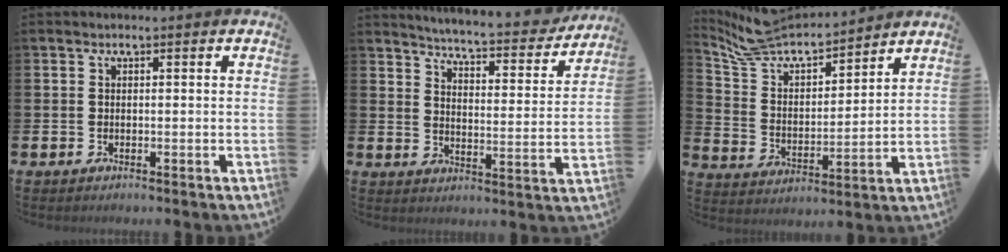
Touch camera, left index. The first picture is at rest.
{"total": 5.2, "force": [5.1, 0.2, 1.1], "torque": [-0.043, -0.045, 0.081]}
{"total": 7.9, "force": [7.4, 2.3, 1.6], "torque": [-0.074, -0.056, 0.131]}